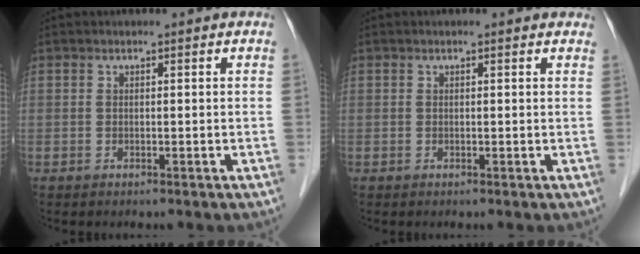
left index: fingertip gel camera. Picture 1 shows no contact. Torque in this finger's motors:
{"motor_torque": [0.07, -0.05, -0.05, 0.01]}